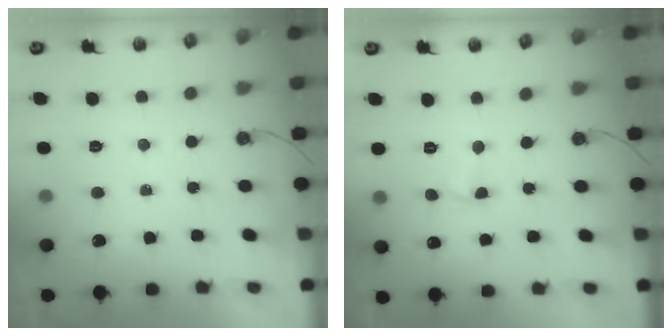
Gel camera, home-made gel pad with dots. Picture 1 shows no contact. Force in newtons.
{"total": 2.0, "press": 1.9, "slide": 0.6}